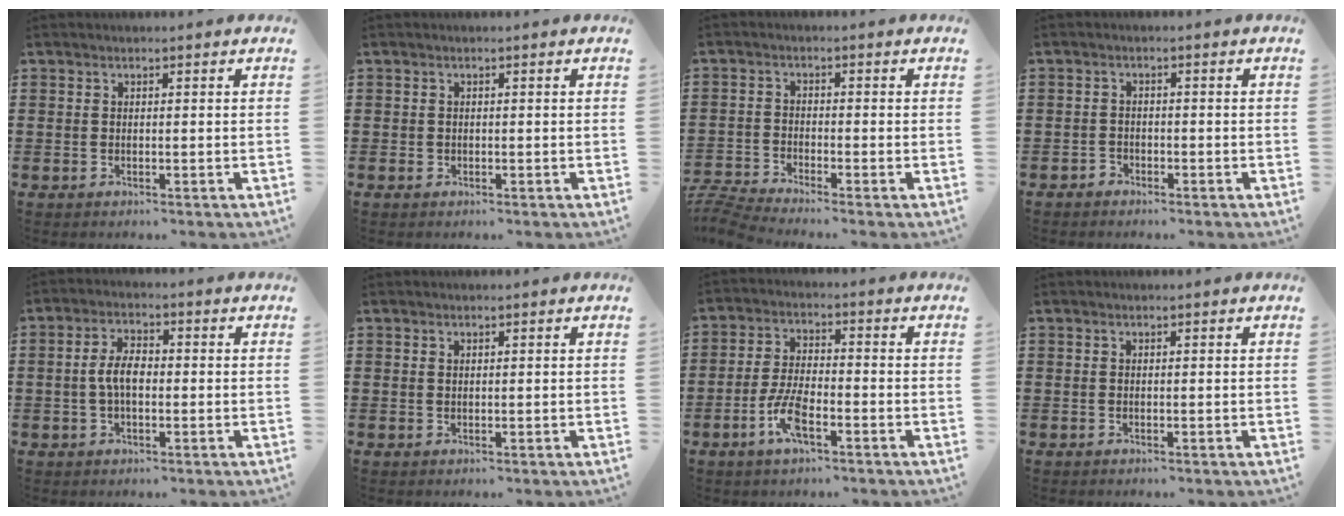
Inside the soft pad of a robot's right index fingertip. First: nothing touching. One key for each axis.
{"total": 0.5, "fx": -0.1, "fy": 0.5, "fz": 0.1, "tx": -0.004, "ty": 0.004, "tz": -0.003}
{"total": 3.4, "fx": -3.2, "fy": -0.3, "fz": 0.9, "tx": -0.039, "ty": -0.014, "tz": -0.072}
{"total": 1.4, "fx": -1.2, "fy": 0.6, "fz": 0.0, "tx": -0.005, "ty": 0.003, "tz": -0.027}
{"total": 4.9, "fx": -0.4, "fy": 2.4, "fz": 4.2, "tx": -0.099, "ty": -0.002, "tz": -0.014}
{"total": 0.5, "fx": 0.3, "fy": 0.4, "fz": 0.2, "tx": -0.005, "ty": 0.000, "tz": 0.007}
{"total": 6.5, "fx": -3.0, "fy": 2.3, "fz": 5.3, "tx": -0.127, "ty": -0.007, "tz": -0.063}
{"total": 0.0}